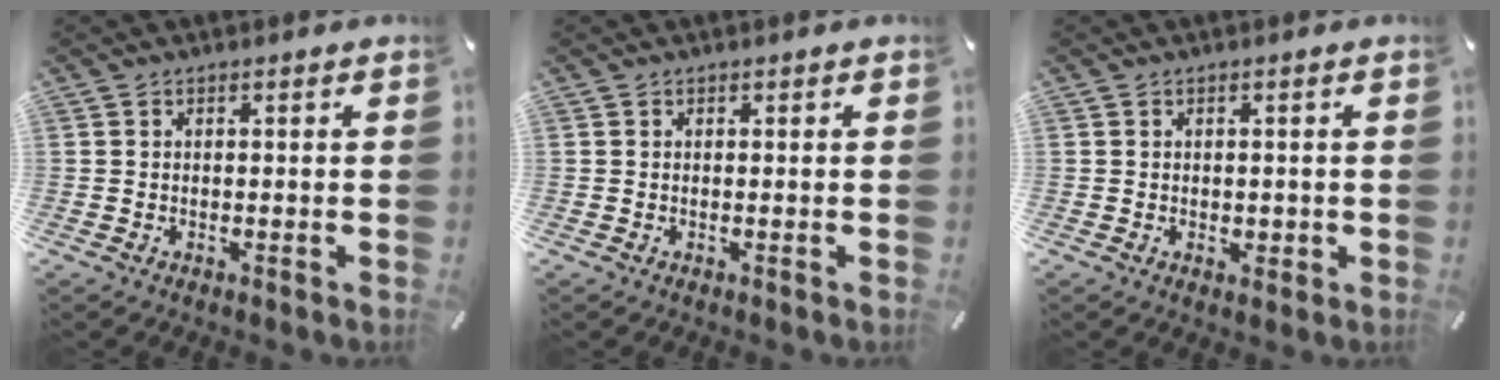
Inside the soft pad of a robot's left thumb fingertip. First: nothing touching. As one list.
[{"total": 0.0}, {"total": 1.6, "force": [-0.2, 1.1, 1.2], "torque": [-0.022, 0.002, -0.004]}]